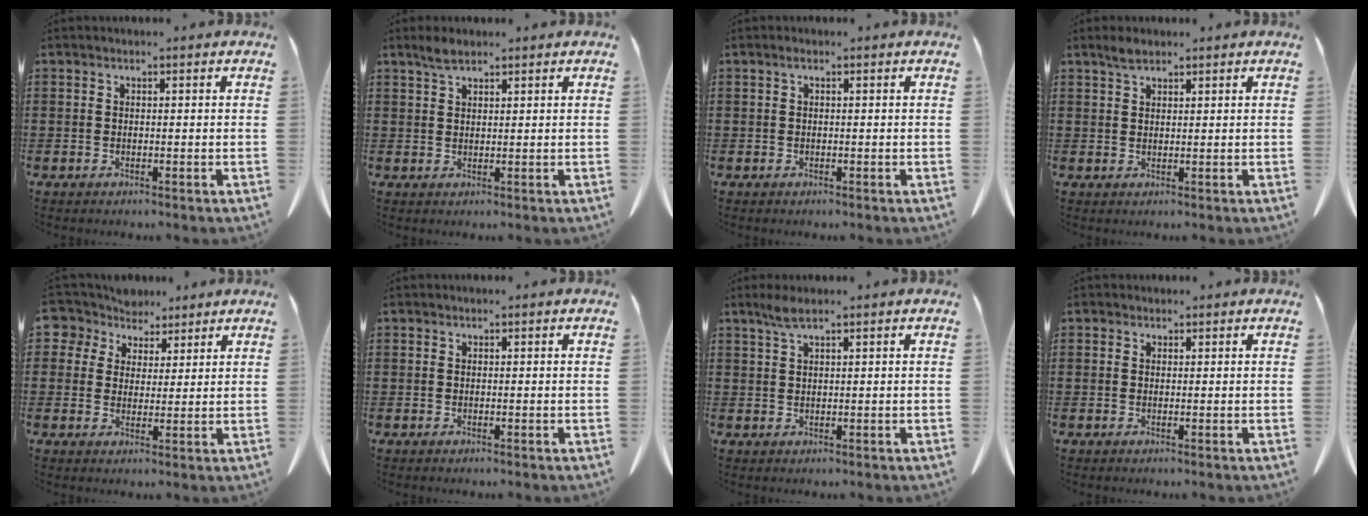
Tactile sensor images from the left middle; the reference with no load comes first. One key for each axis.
{"total": 2.4, "fx": 1.7, "fy": 0.7, "fz": 1.5, "tx": -0.033, "ty": 0.003, "tz": 0.032}
{"total": 0.5, "fx": 0.0, "fy": 0.1, "fz": 0.5, "tx": -0.010, "ty": 0.001, "tz": 0.001}
{"total": 2.1, "fx": 1.6, "fy": 0.7, "fz": 1.1, "tx": -0.025, "ty": 0.004, "tz": 0.030}
{"total": 5.6, "fx": 4.3, "fy": 3.6, "fz": 0.4, "tx": -0.038, "ty": -0.009, "tz": 0.079}
{"total": 0.0}
{"total": 2.5, "fx": 1.6, "fy": 0.3, "fz": 1.9, "tx": -0.040, "ty": 0.003, "tz": 0.029}
{"total": 0.6, "fx": 0.4, "fy": 0.4, "fz": 0.0, "tx": -0.002, "ty": 0.002, "tz": 0.008}